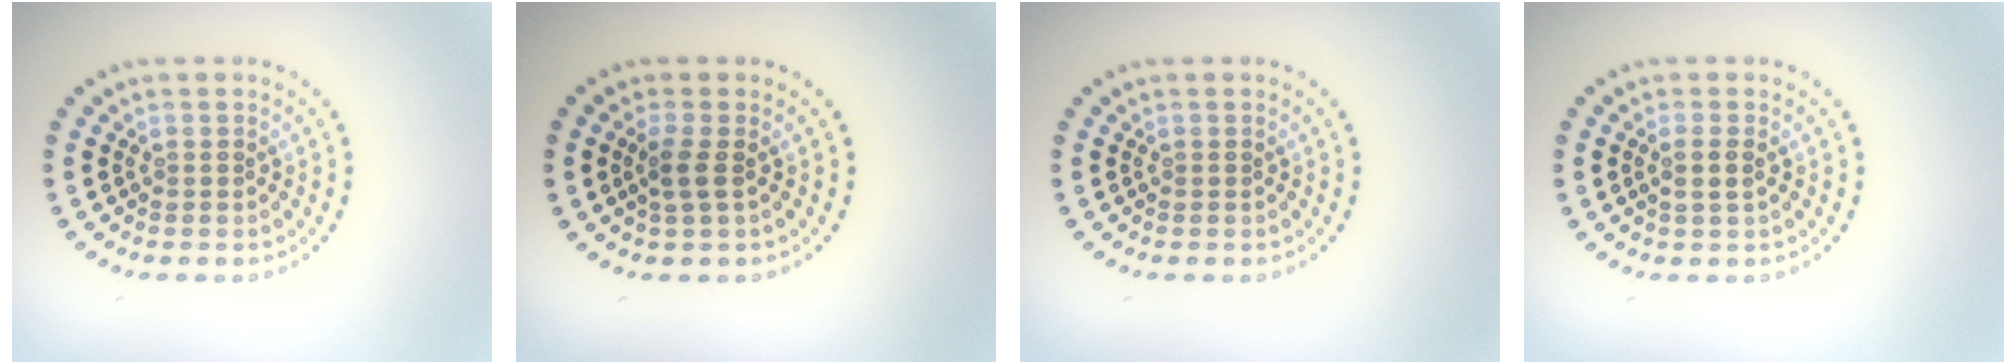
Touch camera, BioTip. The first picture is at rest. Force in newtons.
{"total": 1.5, "press": 1.3, "slide": 0.9}
{"total": 0.0}
{"total": 1.4, "press": 1.2, "slide": 0.6}